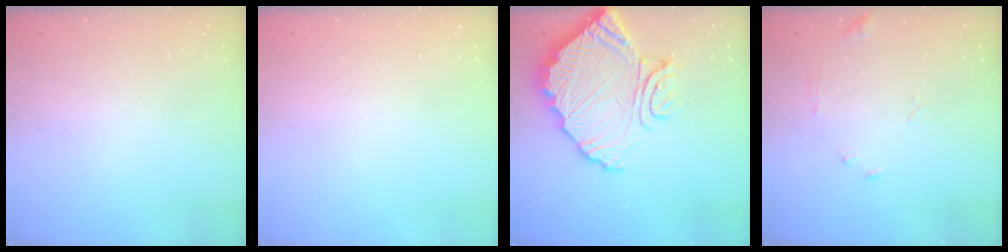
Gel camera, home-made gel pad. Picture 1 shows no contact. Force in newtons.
{"total": 0.0}
{"total": 16.1, "press": 16.1, "slide": 1.5}
{"total": 8.4, "press": 8.3, "slide": 0.5}